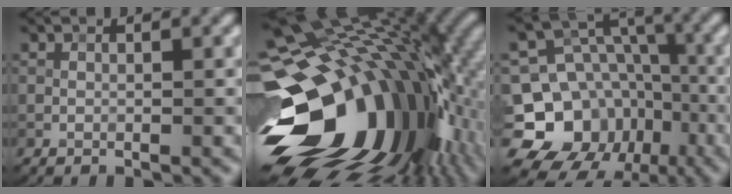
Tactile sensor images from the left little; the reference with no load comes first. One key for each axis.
{"total": 19.3, "fx": -3.6, "fy": 13.5, "fz": 13.4, "tx": -0.263, "ty": -0.018, "tz": -0.062}
{"total": 12.3, "fx": -5.2, "fy": 10.1, "fz": 4.6, "tx": -0.099, "ty": 0.018, "tz": -0.100}